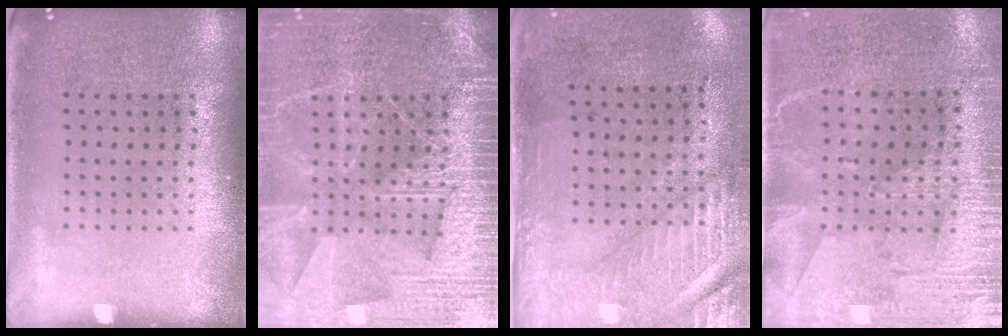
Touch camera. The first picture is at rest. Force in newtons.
{"total": 6.5, "press": 6.5, "slide": 0.8}
{"total": 3.0, "press": 2.5, "slide": 1.6}
{"total": 3.0, "press": 2.7, "slide": 1.3}